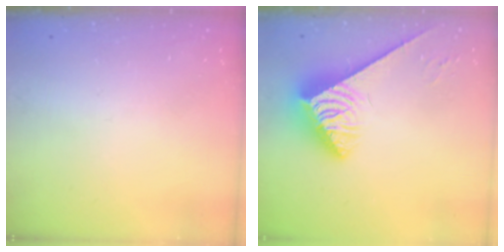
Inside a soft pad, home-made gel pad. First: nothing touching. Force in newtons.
{"total": 4.3, "press": 4.3, "slide": 0.5}